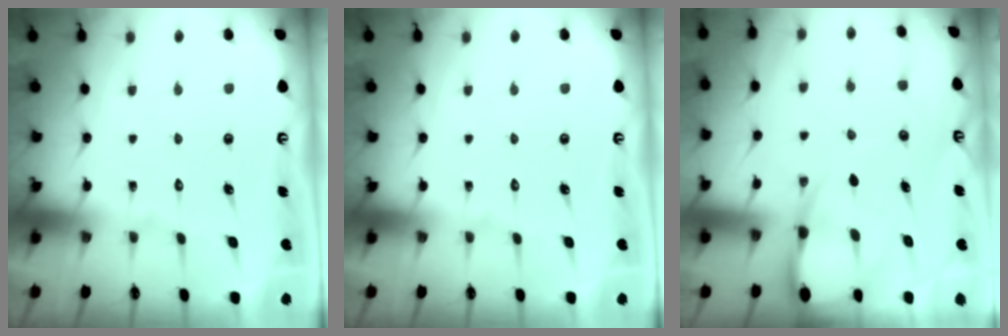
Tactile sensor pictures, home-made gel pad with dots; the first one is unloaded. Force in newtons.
{"total": 0.0}
{"total": 8.9, "press": 8.8, "slide": 0.9}